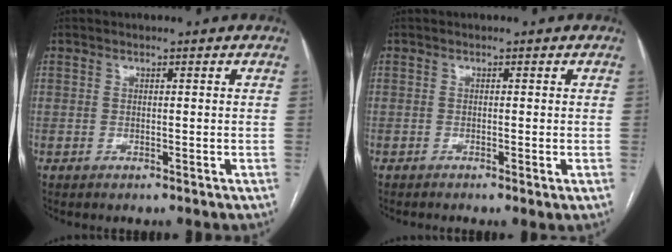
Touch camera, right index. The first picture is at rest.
{"total": 1.0, "force": [-0.5, 0.0, 0.9], "torque": [-0.016, -0.002, -0.008]}